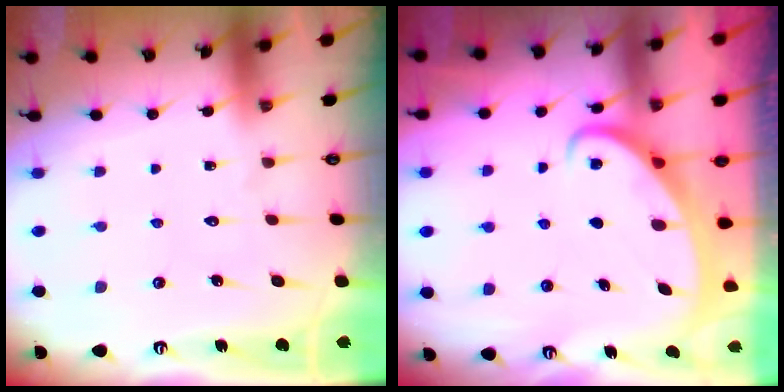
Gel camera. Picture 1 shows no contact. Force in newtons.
{"total": 2.4, "press": 2.4, "slide": 0.4}